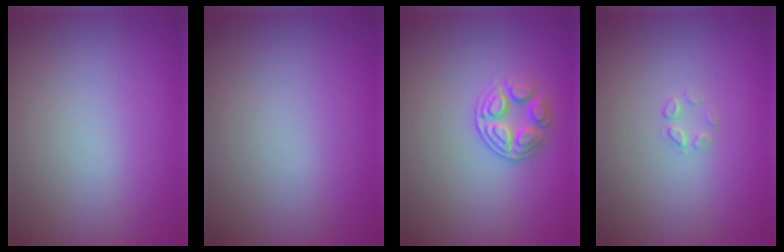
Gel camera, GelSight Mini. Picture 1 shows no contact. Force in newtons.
{"total": 0.0}
{"total": 2.6, "press": 2.6, "slide": 0.4}
{"total": 1.0, "press": 1.0, "slide": 0.1}